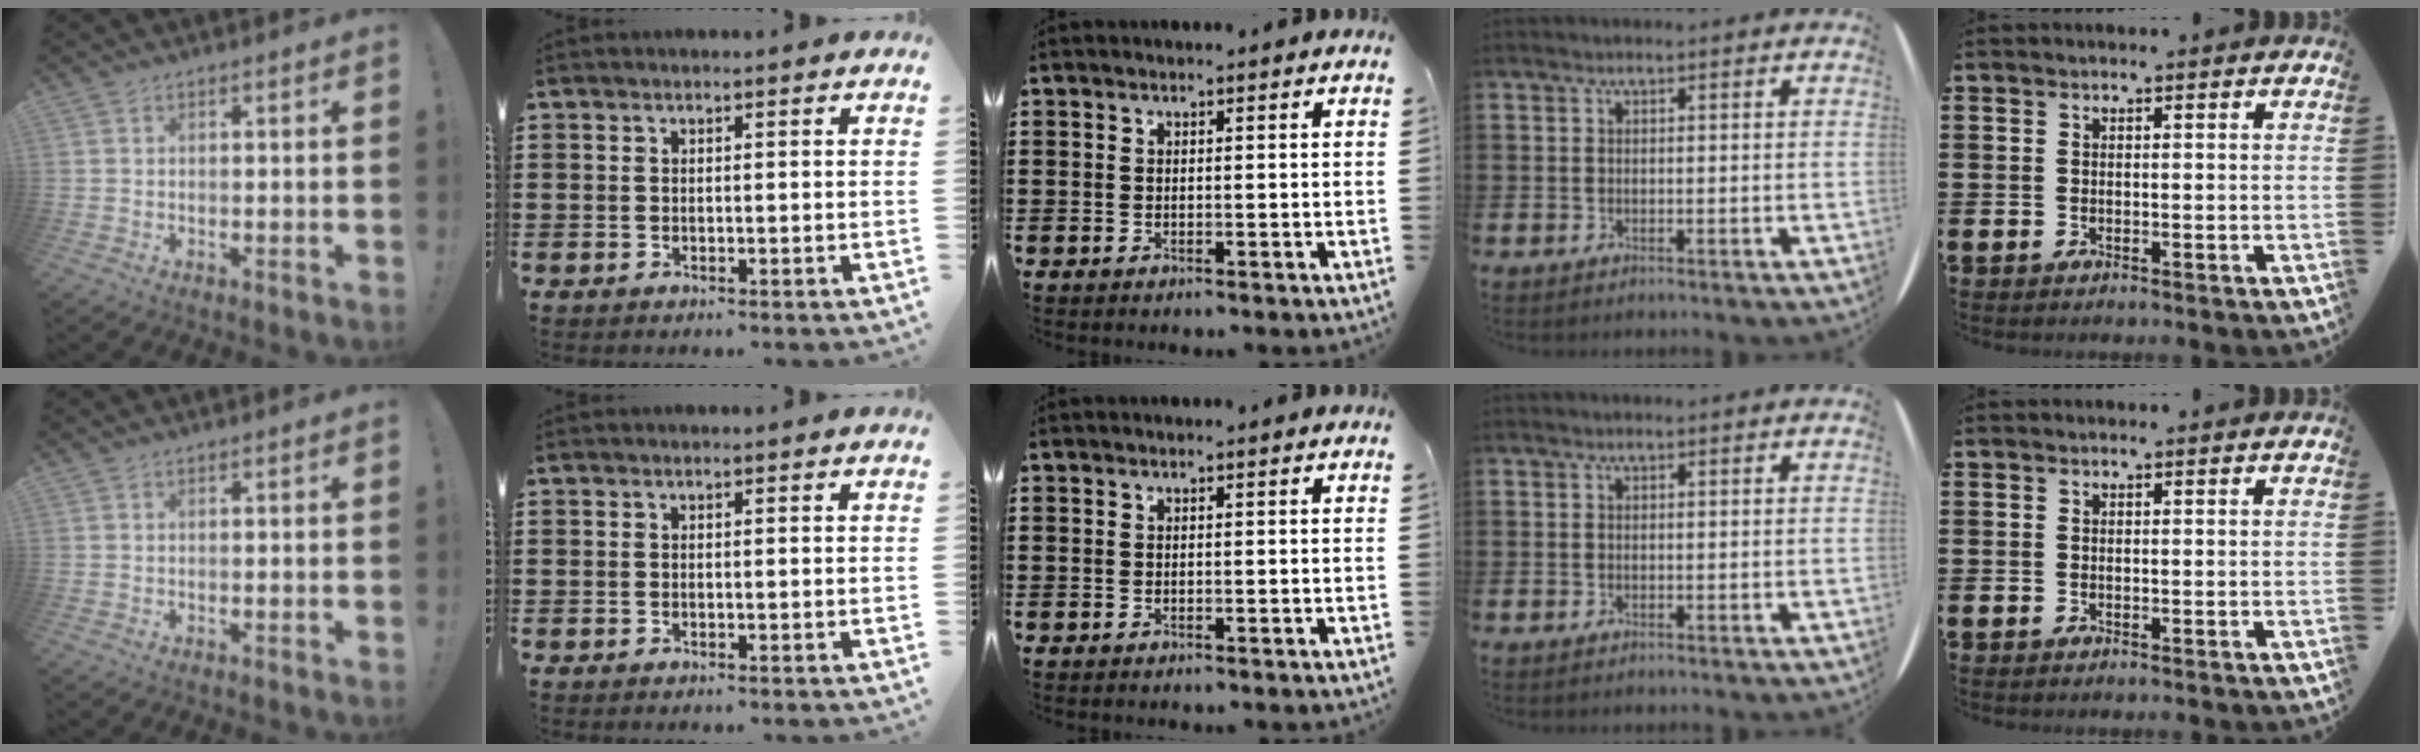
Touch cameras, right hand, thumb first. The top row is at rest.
{}